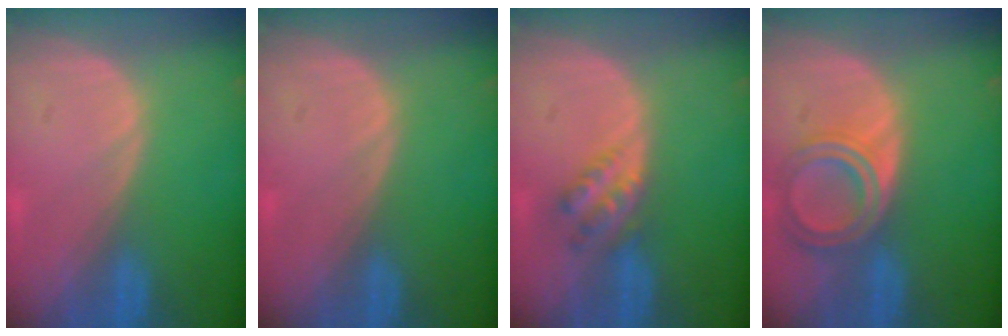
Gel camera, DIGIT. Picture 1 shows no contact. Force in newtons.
{"total": 0.0}
{"total": 4.5, "press": 3.9, "slide": 2.2}
{"total": 6.6, "press": 5.9, "slide": 2.9}